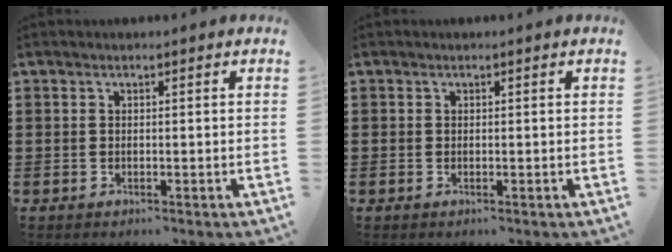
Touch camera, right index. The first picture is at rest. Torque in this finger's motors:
{"motor_torque": [0.05, -0.05, 0.01, 0.02]}